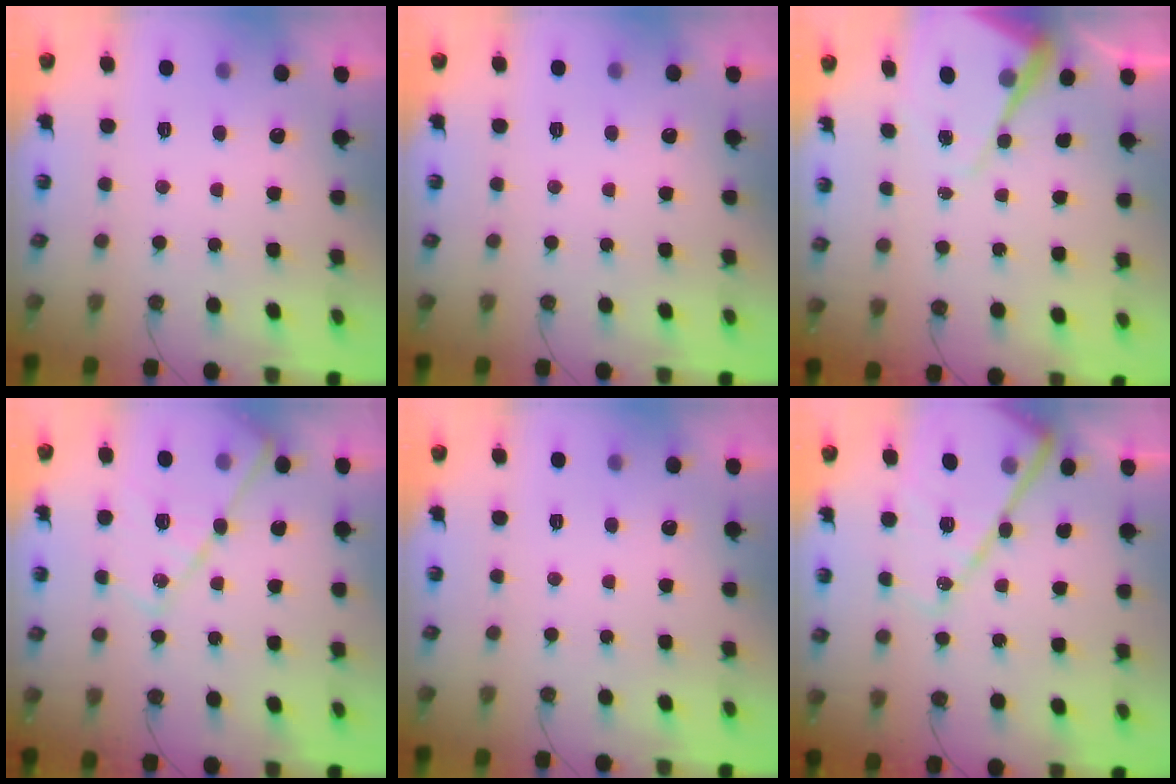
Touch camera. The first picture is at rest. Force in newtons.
{"total": 0.0}
{"total": 9.9, "press": 9.9, "slide": 0.9}
{"total": 15.5, "press": 15.4, "slide": 1.6}
{"total": 0.0}
{"total": 17.7, "press": 17.6, "slide": 1.9}